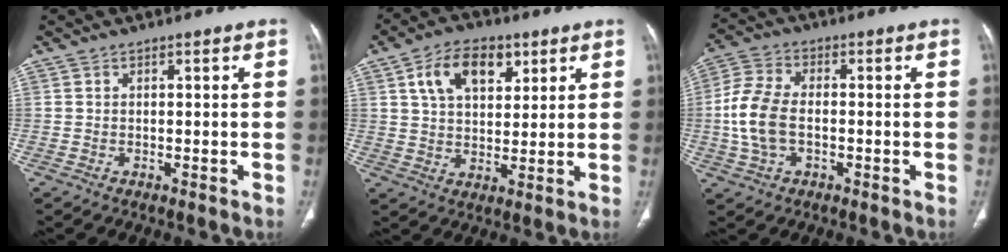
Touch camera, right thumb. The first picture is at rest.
{"total": 11.3, "force": [4.9, 6.8, 7.5], "torque": [-0.103, -0.009, 0.086]}
{"total": 10.2, "force": [-1.1, 6.4, 7.9], "torque": [-0.175, 0.018, -0.026]}